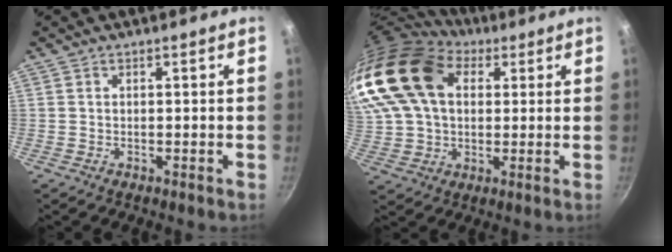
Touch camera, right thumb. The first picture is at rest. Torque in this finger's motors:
{"motor_torque": [0.47, 4.54, 2.44, 0.33, 0.71]}